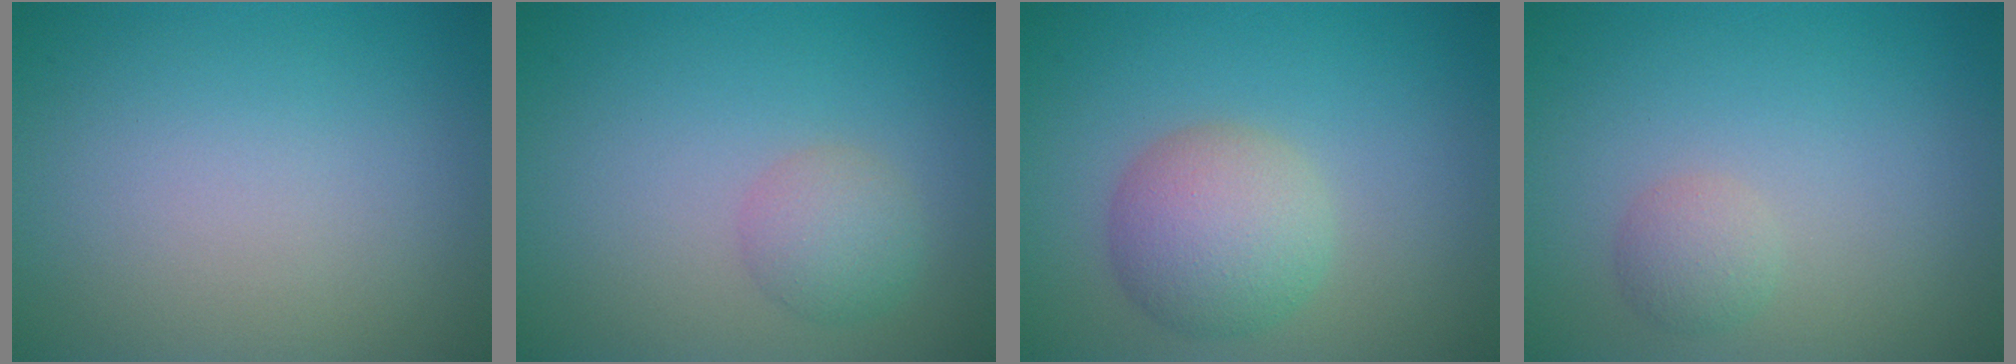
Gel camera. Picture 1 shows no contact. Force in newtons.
{"total": 2.3, "press": 2.3, "slide": 0.1}
{"total": 4.8, "press": 4.8, "slide": 0.3}
{"total": 1.6, "press": 1.6, "slide": 0.0}